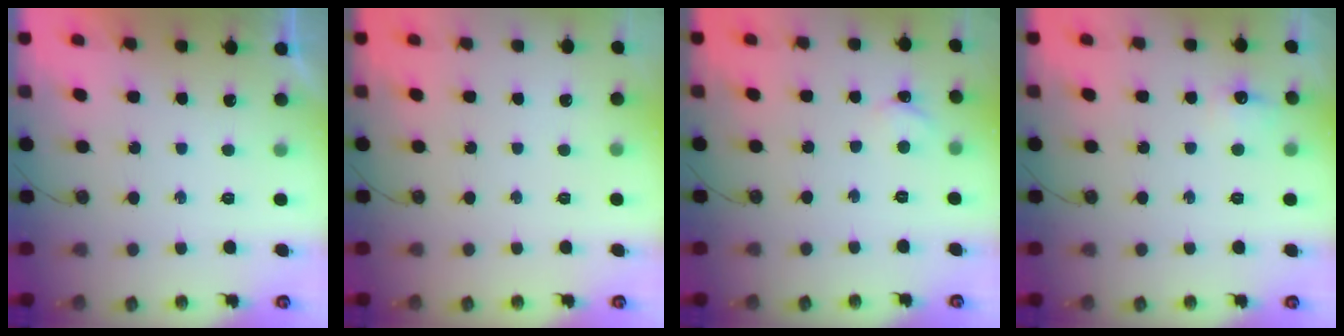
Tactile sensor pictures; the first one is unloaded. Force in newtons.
{"total": 0.0}
{"total": 1.7, "press": 1.7, "slide": 0.2}
{"total": 6.9, "press": 6.9, "slide": 0.9}